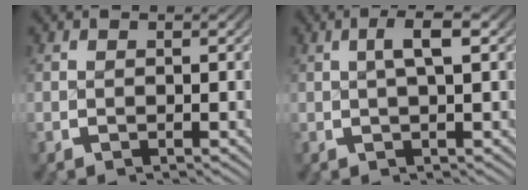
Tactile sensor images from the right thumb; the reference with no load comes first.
{"total": 2.9, "force": [1.2, 0.7, 2.5], "torque": [-0.037, 0.010, 0.015]}